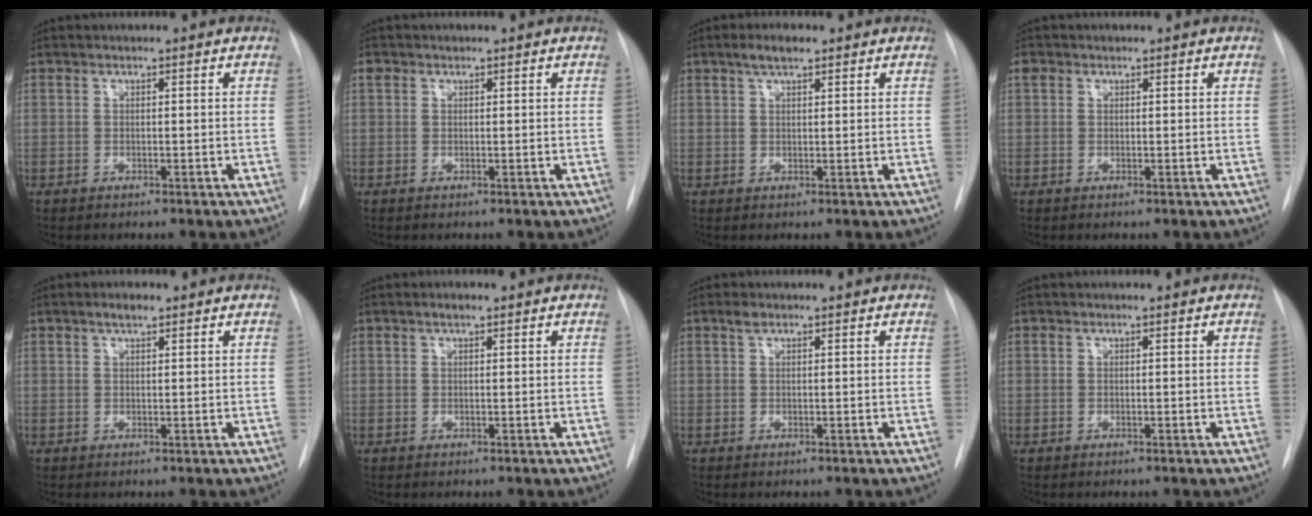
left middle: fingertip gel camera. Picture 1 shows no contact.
{"total": 1.0, "force": [0.6, 0.8, 0.3], "torque": [-0.007, 0.012, 0.011]}
{"total": 2.9, "force": [2.0, 0.9, 1.9], "torque": [-0.039, 0.008, 0.035]}
{"total": 1.1, "force": [0.6, 0.8, 0.3], "torque": [-0.008, 0.012, 0.010]}
{"total": 1.8, "force": [1.3, 0.6, 1.2], "torque": [-0.023, 0.005, 0.021]}
{"total": 1.0, "force": [0.7, 0.3, 0.7], "torque": [-0.013, 0.003, 0.011]}
{"total": 1.0, "force": [0.7, 0.4, 0.6], "torque": [-0.013, 0.009, 0.013]}
{"total": 0.0}